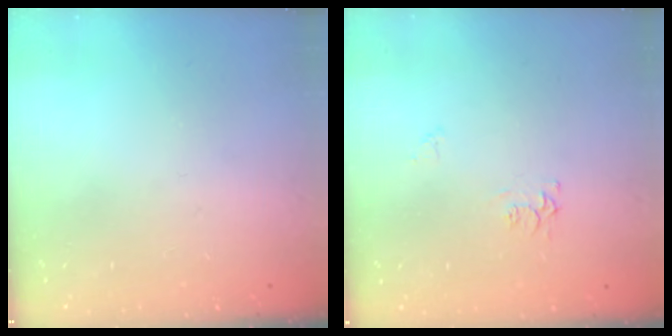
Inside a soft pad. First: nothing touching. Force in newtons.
{"total": 5.0, "press": 5.0, "slide": 0.7}